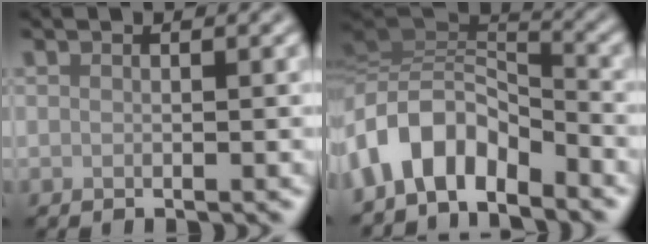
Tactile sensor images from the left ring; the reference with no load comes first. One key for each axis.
{"total": 7.0, "fx": -4.1, "fy": 3.6, "fz": 4.4, "tx": -0.070, "ty": 0.008, "tz": -0.085}